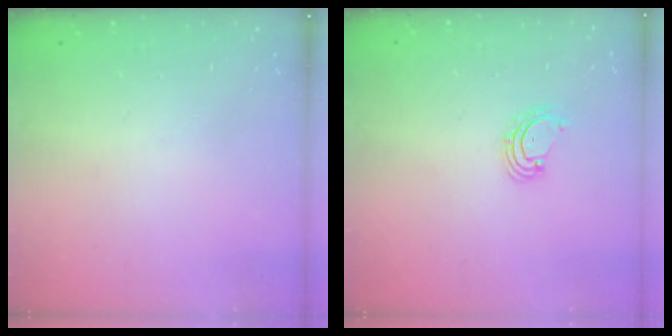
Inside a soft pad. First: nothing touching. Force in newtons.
{"total": 2.5, "press": 2.4, "slide": 0.4}